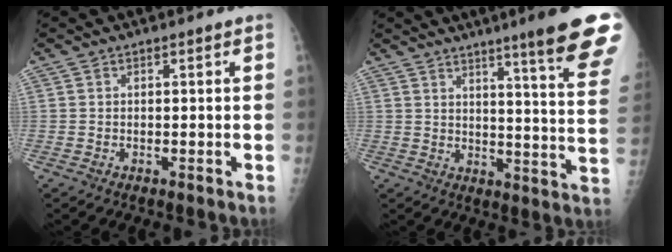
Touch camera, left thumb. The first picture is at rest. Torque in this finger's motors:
{"motor_torque": [2.97, 2.04, 1.87, -0.90, 0.24]}